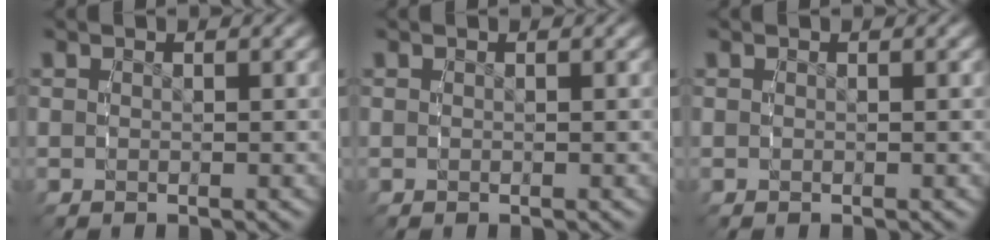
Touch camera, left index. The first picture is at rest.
{"total": 0.0}
{"total": 0.0}